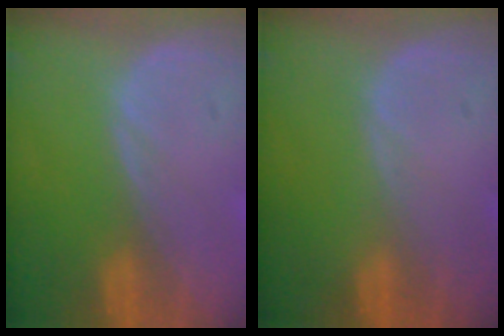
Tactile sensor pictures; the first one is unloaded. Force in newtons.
{"total": 0.0}